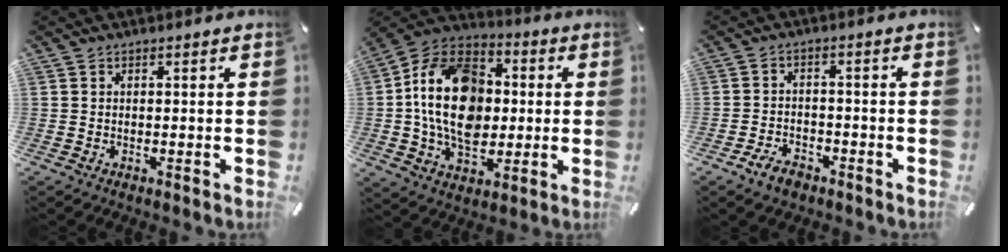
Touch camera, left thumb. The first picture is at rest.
{"total": 19.5, "force": [-0.2, 14.4, 13.1], "torque": [-0.275, 0.013, -0.007]}
{"total": 4.9, "force": [-3.4, 2.8, 2.1], "torque": [-0.042, 0.019, -0.066]}